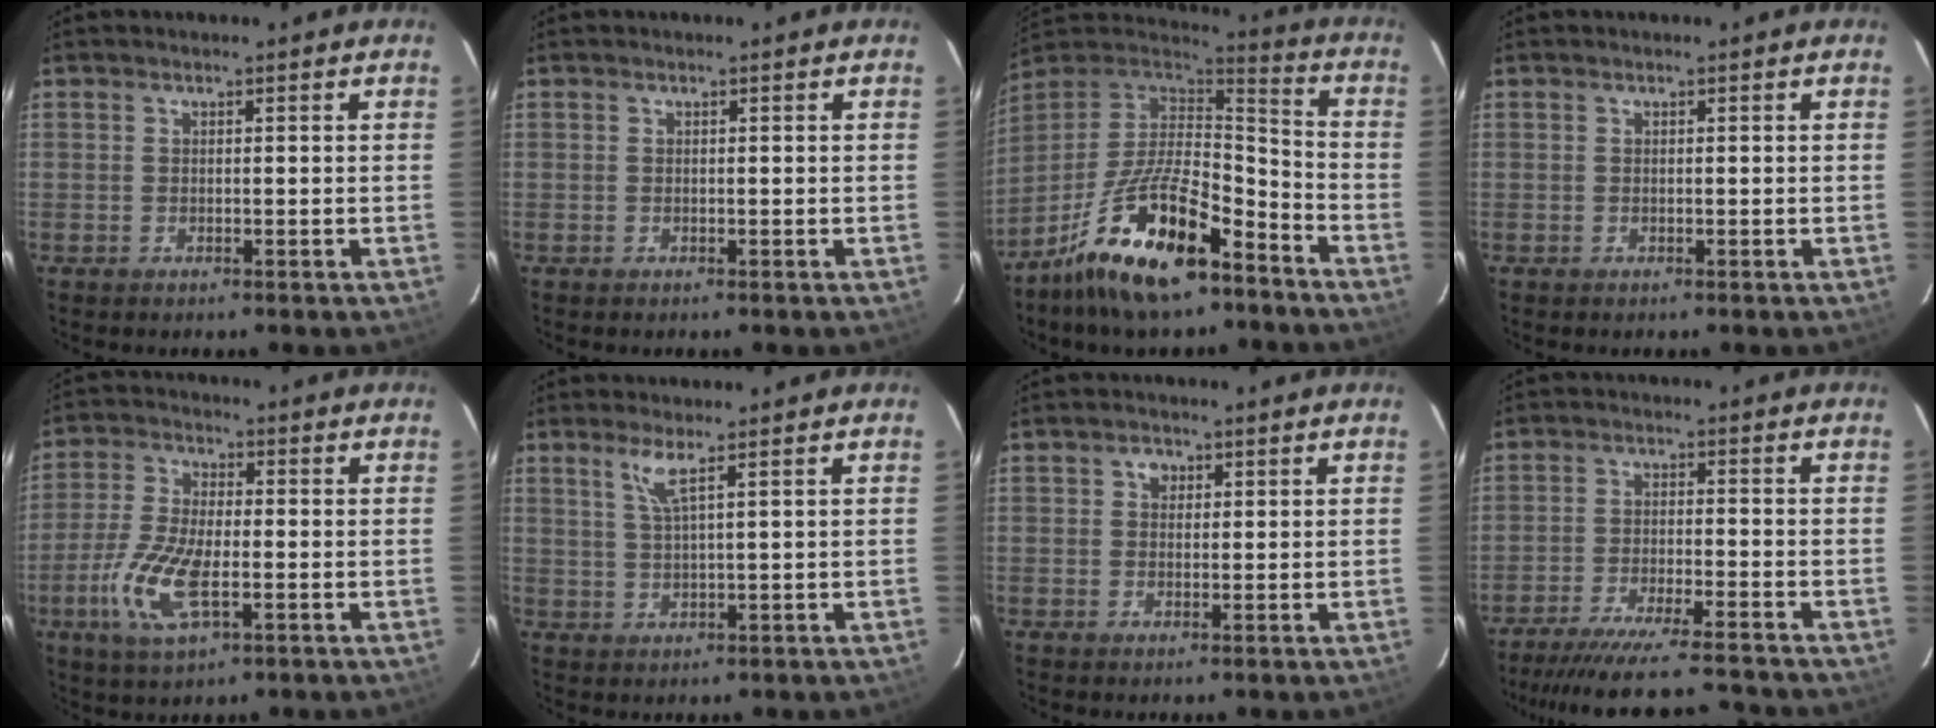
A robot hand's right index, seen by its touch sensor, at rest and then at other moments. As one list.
[{"total": 0.0}, {"total": 19.7, "force": [-12.0, 6.7, 14.2], "torque": [-0.276, -0.013, -0.213]}, {"total": 0.0}, {"total": 11.0, "force": [-3.4, 4.1, 9.6], "torque": [-0.207, -0.009, -0.067]}, {"total": 3.2, "force": [2.0, -0.4, 2.5], "torque": [-0.054, -0.005, 0.042]}, {"total": 2.0, "force": [0.7, 1.7, 0.7], "torque": [-0.008, 0.008, 0.011]}, {"total": 16.0, "force": [-14.8, 0.3, 6.1], "torque": [-0.127, -0.022, -0.231]}]